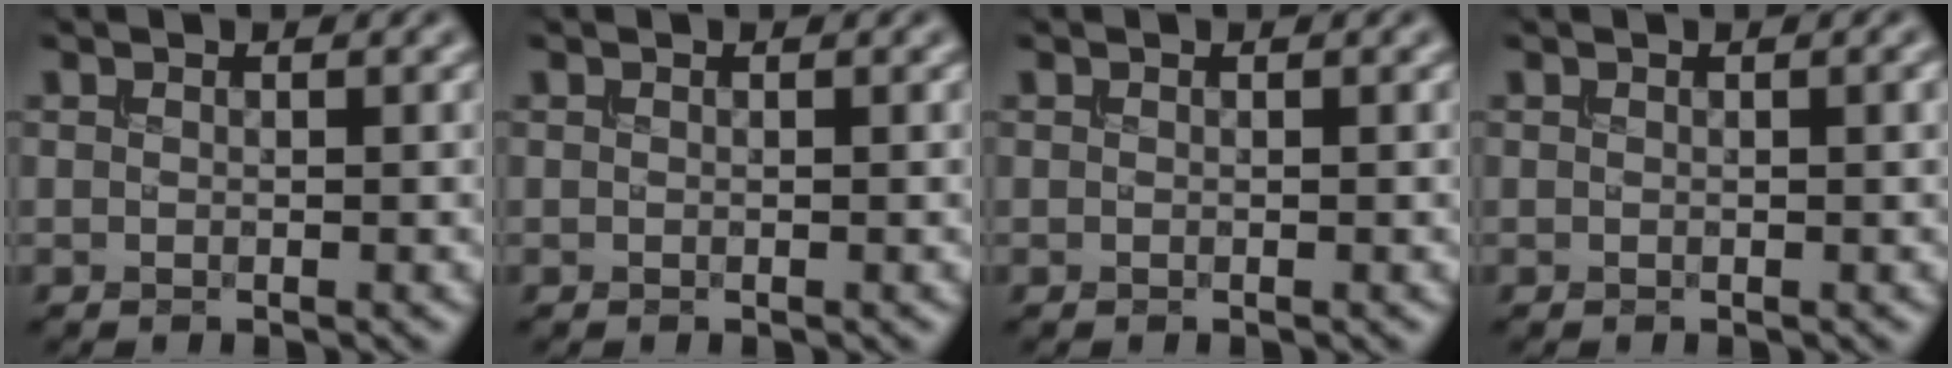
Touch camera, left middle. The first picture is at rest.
{"total": 0.0}
{"total": 0.0}
{"total": 1.1, "force": [0.3, 0.3, 1.0], "torque": [-0.010, 0.005, 0.002]}